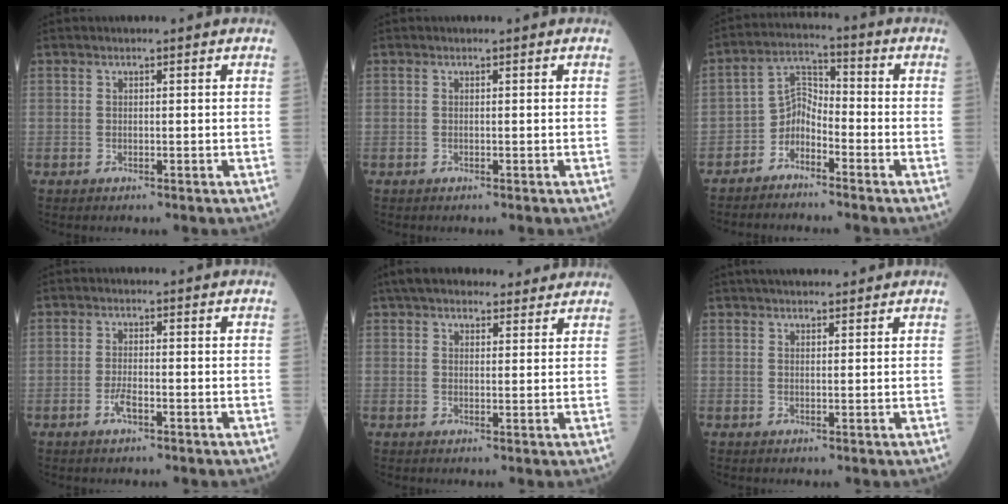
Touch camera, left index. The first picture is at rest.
{"total": 0.0}
{"total": 4.2, "force": [-3.1, 2.2, 1.7], "torque": [-0.021, 0.008, -0.070]}
{"total": 2.0, "force": [-1.0, 0.4, 1.7], "torque": [-0.039, -0.002, -0.021]}
{"total": 12.5, "force": [10.9, 3.8, 5.0], "torque": [-0.064, 0.040, 0.152]}
{"total": 6.3, "force": [5.5, 1.3, 2.8], "torque": [-0.037, 0.029, 0.083]}